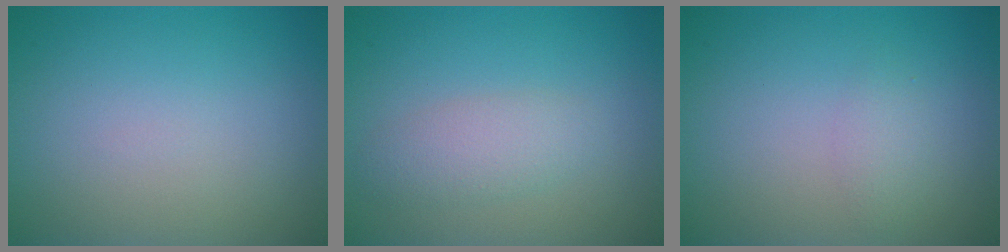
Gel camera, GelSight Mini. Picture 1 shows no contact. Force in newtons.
{"total": 2.5, "press": 2.5, "slide": 0.1}
{"total": 1.3, "press": 1.3, "slide": 0.0}